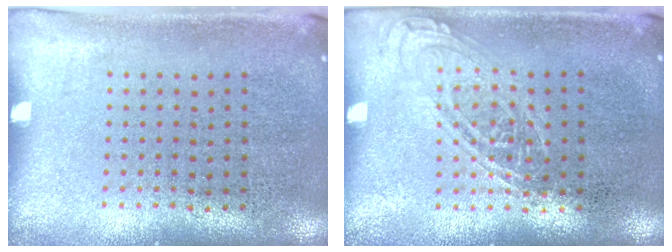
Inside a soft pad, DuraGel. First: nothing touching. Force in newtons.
{"total": 1.0, "press": 1.0, "slide": 0.1}